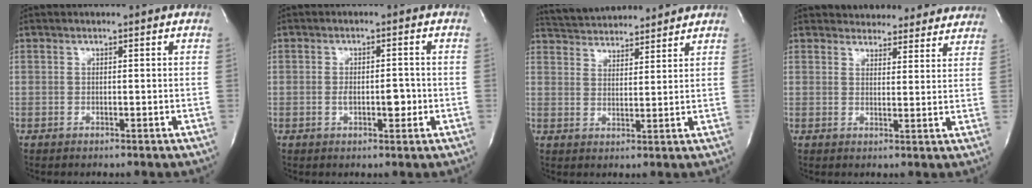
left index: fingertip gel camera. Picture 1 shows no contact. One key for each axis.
{"total": 3.7, "fx": -0.8, "fy": 1.5, "fz": 3.3, "tx": -0.054, "ty": 0.001, "tz": -0.007}
{"total": 12.2, "fx": 11.7, "fy": 1.9, "fz": 3.1, "tx": -0.058, "ty": 0.025, "tz": 0.180}
{"total": 14.4, "fx": 13.4, "fy": 4.7, "fz": 2.5, "tx": -0.008, "ty": 0.004, "tz": 0.151}